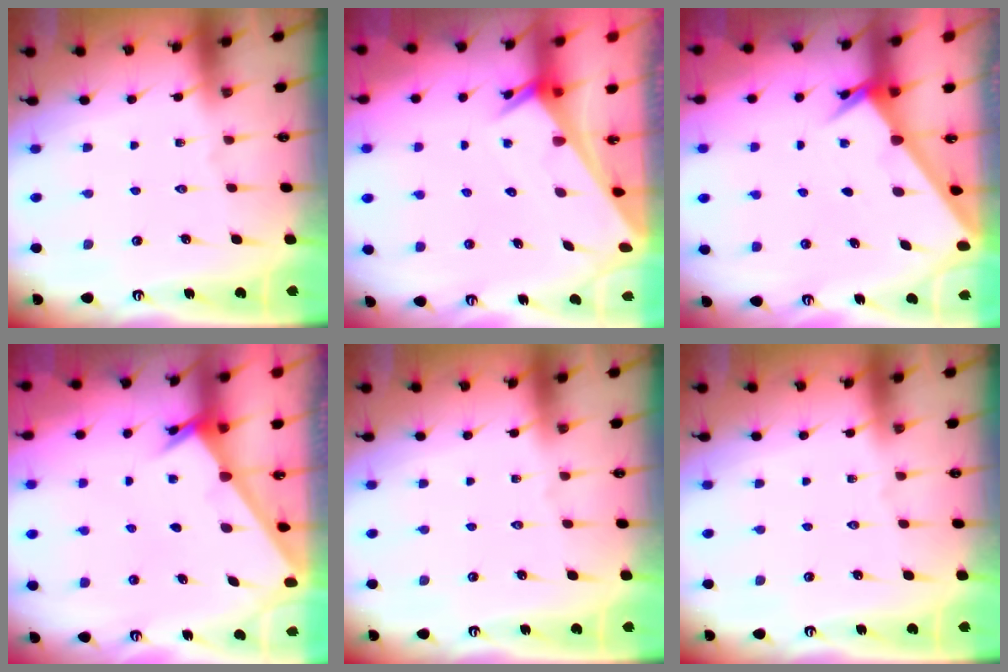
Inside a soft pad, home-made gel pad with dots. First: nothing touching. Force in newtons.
{"total": 2.6, "press": 2.6, "slide": 0.1}
{"total": 2.4, "press": 2.4, "slide": 0.3}
{"total": 2.3, "press": 2.3, "slide": 0.2}
{"total": 0.0}
{"total": 0.0}